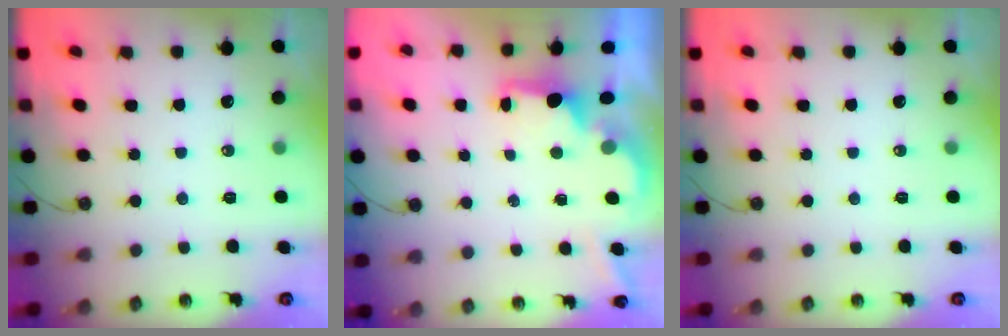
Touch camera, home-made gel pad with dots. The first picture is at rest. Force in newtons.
{"total": 2.2, "press": 2.1, "slide": 0.8}
{"total": 0.0}